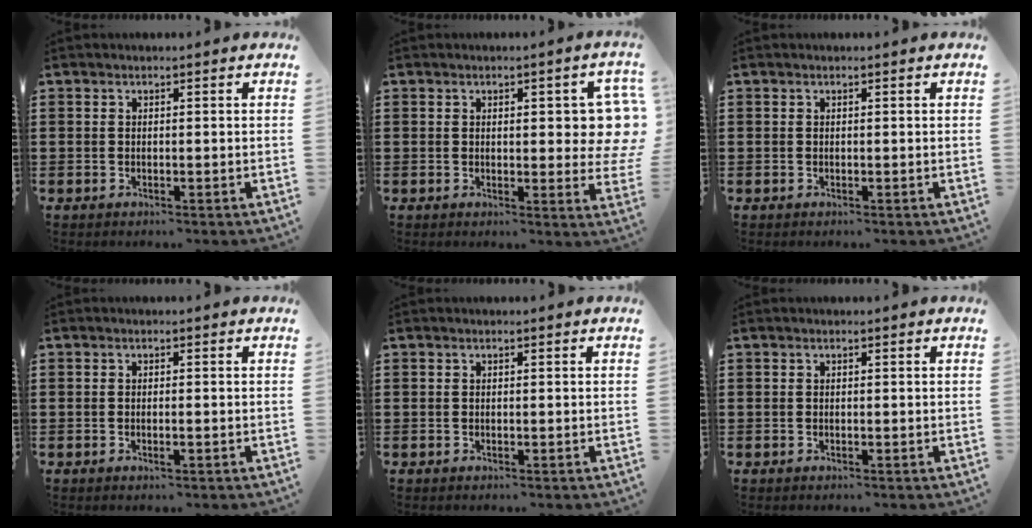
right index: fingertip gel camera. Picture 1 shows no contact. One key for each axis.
{"total": 6.6, "fx": 1.1, "fy": 2.1, "fz": 6.1, "tx": -0.074, "ty": -0.008, "tz": 0.009}
{"total": 0.0}
{"total": 0.9, "fx": -0.4, "fy": 0.0, "fz": 0.8, "tx": -0.014, "ty": -0.006, "tz": -0.005}
{"total": 0.0}
{"total": 0.0}